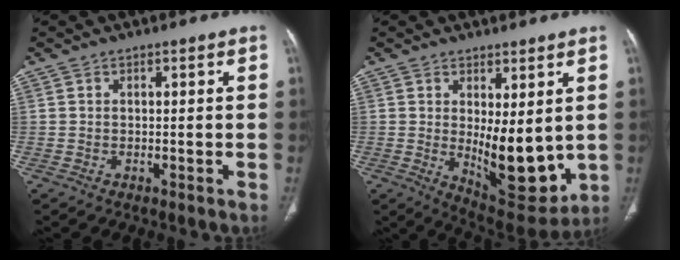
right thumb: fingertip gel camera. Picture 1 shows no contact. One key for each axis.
{"total": 14.1, "fx": 0.5, "fy": 6.0, "fz": 12.8, "tx": -0.161, "ty": -0.041, "tz": 0.032}